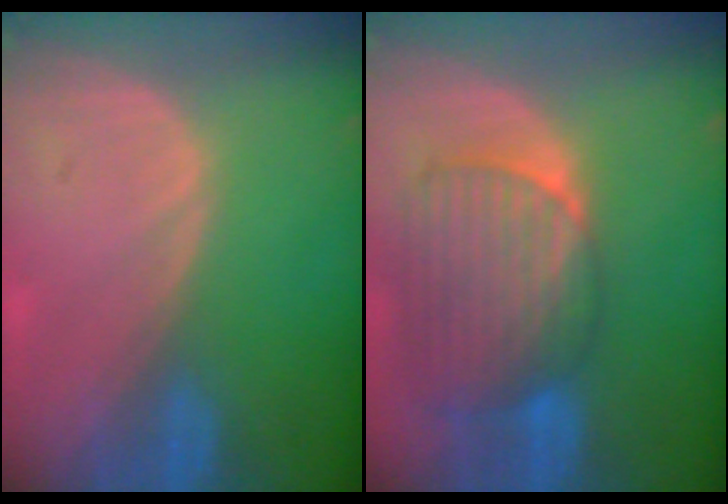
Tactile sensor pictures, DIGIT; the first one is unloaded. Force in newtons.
{"total": 10.3, "press": 8.7, "slide": 5.5}